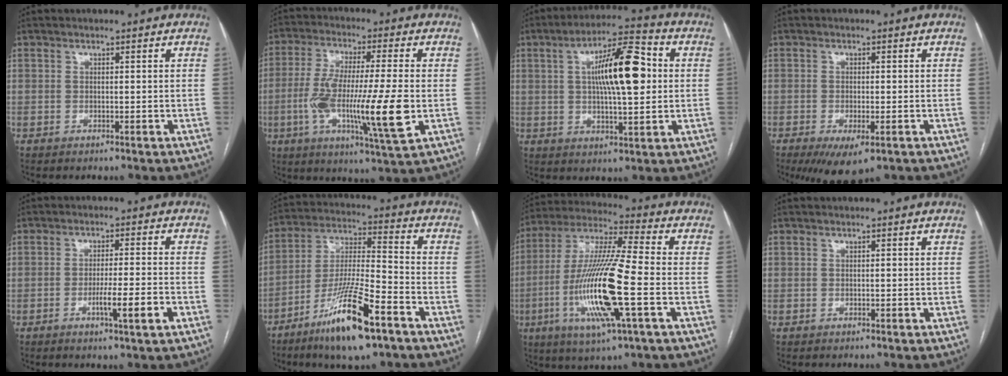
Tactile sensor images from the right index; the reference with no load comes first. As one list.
[{"total": 16.3, "force": [-3.1, 1.2, 16.0], "torque": [-0.297, -0.017, -0.055]}, {"total": 13.0, "force": [2.0, 2.8, 12.5], "torque": [-0.212, 0.024, 0.030]}, {"total": 6.7, "force": [-3.9, 2.1, 5.0], "torque": [-0.077, -0.016, -0.057]}, {"total": 6.2, "force": [-2.5, -0.2, 5.7], "torque": [-0.091, -0.008, -0.041]}, {"total": 15.4, "force": [-9.0, 2.0, 12.4], "torque": [-0.240, -0.024, -0.160]}, {"total": 18.3, "force": [-4.6, 1.2, 17.7], "torque": [-0.366, -0.015, -0.086]}, {"total": 0.0}]